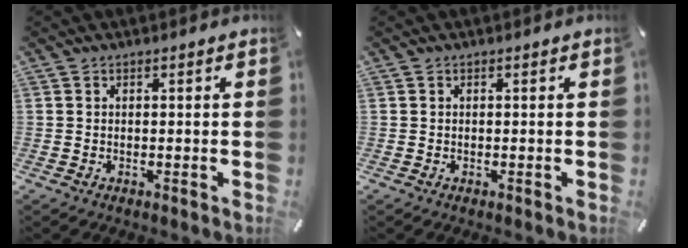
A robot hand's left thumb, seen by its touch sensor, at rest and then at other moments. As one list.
[{"total": 0.0}]